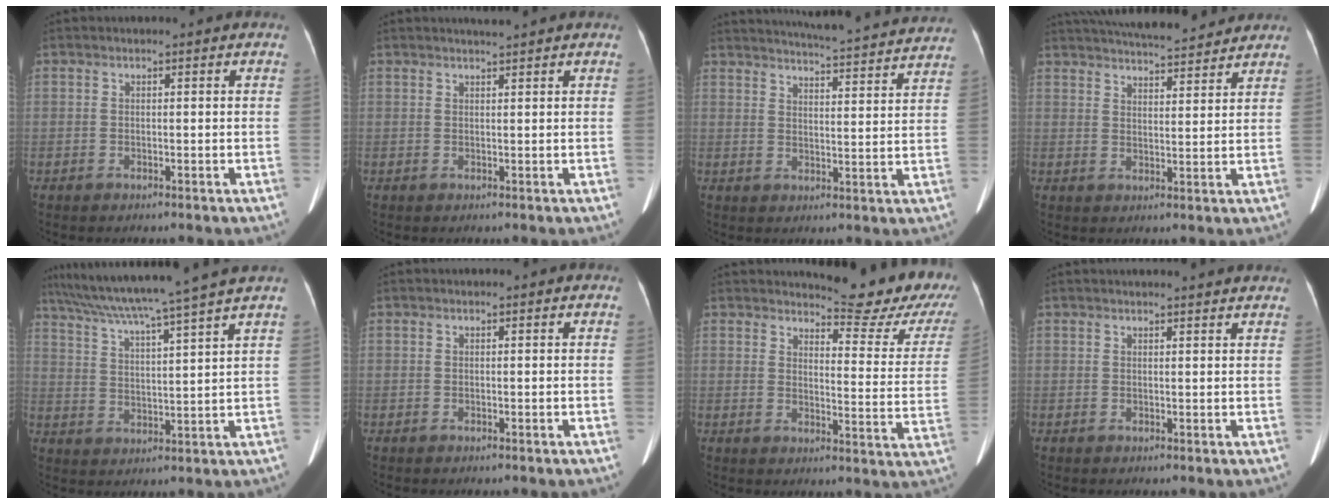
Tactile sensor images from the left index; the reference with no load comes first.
{"total": 1.6, "force": [1.5, -0.4, 0.5], "torque": [-0.007, 0.003, 0.028]}
{"total": 21.9, "force": [20.7, 1.3, 6.9], "torque": [-0.104, -0.024, 0.253]}
{"total": 16.1, "force": [14.7, 2.7, 5.8], "torque": [-0.097, 0.028, 0.212]}
{"total": 16.0, "force": [13.5, -2.3, 8.3], "torque": [-0.144, -0.002, 0.203]}
{"total": 0.0}
{"total": 14.5, "force": [13.6, 1.4, 4.7], "torque": [-0.050, -0.076, 0.142]}
{"total": 7.9, "force": [7.5, 0.3, 2.4], "torque": [-0.027, 0.022, 0.074]}